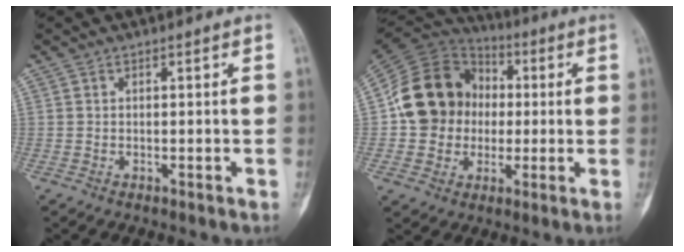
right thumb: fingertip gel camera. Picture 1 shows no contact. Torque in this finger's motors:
{"motor_torque": [1.51, 1.71, 0.69, -0.43, 0.17]}